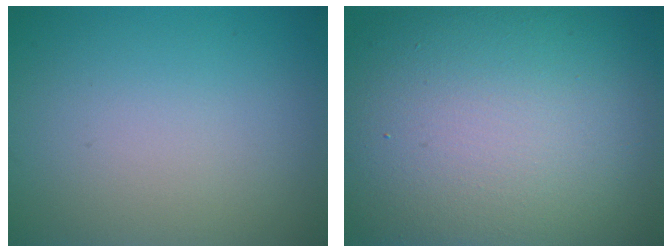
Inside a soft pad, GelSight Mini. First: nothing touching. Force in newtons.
{"total": 16.1, "press": 16.1, "slide": 0.8}